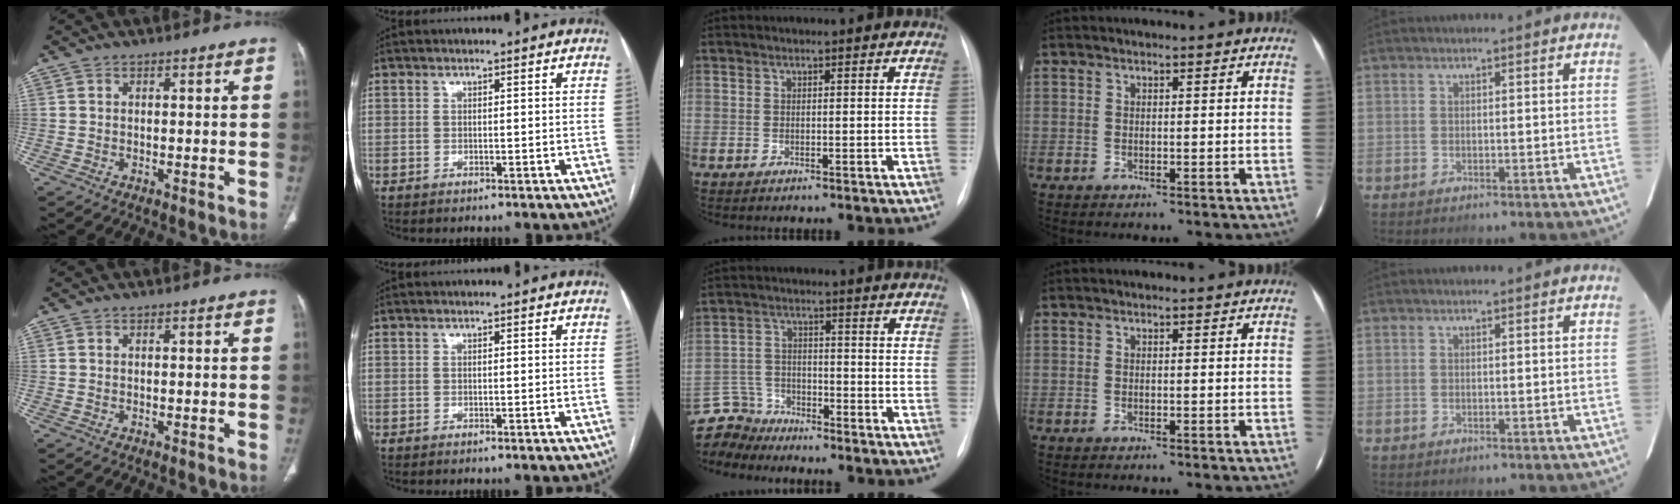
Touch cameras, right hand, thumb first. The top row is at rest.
{"middle": {"total": 8.4, "force": [-8.0, 2.7, -0.5], "torque": [0.001, 0.013, -0.156]}}